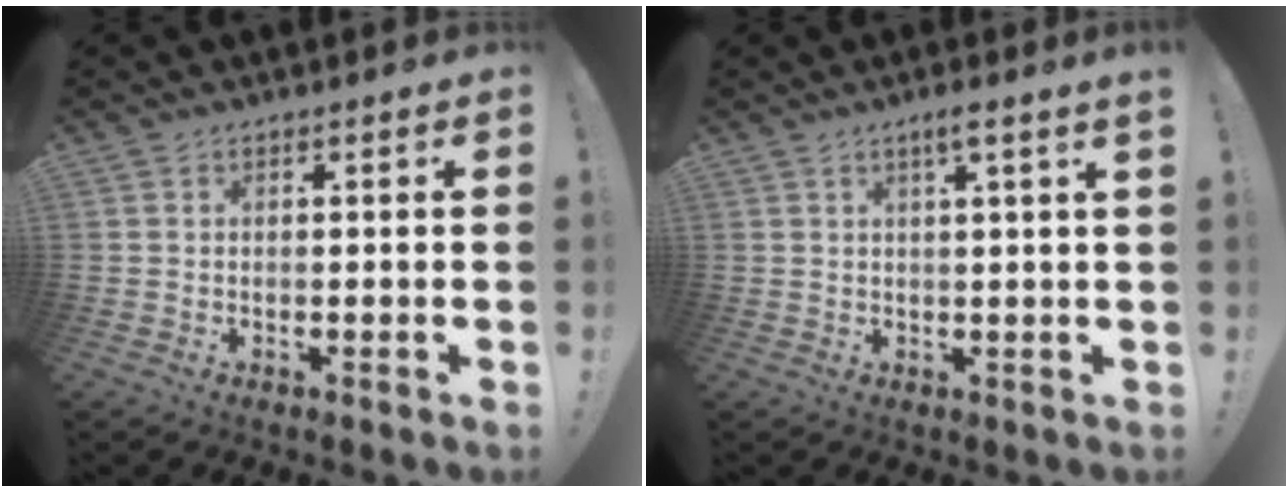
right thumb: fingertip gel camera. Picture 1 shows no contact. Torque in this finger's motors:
{"motor_torque": [0.00, 0.00, 0.18, 0.17, 0.00]}